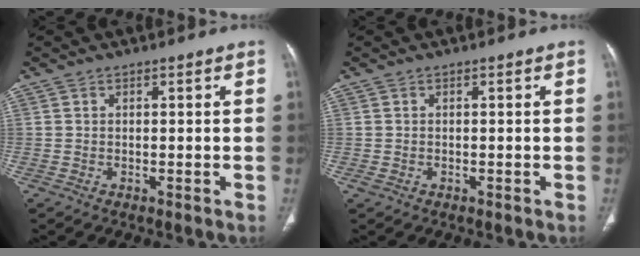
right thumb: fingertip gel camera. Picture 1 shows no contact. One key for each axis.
{"total": 0.7, "fx": -0.3, "fy": 0.5, "fz": 0.4, "tx": -0.016, "ty": 0.002, "tz": -0.002}